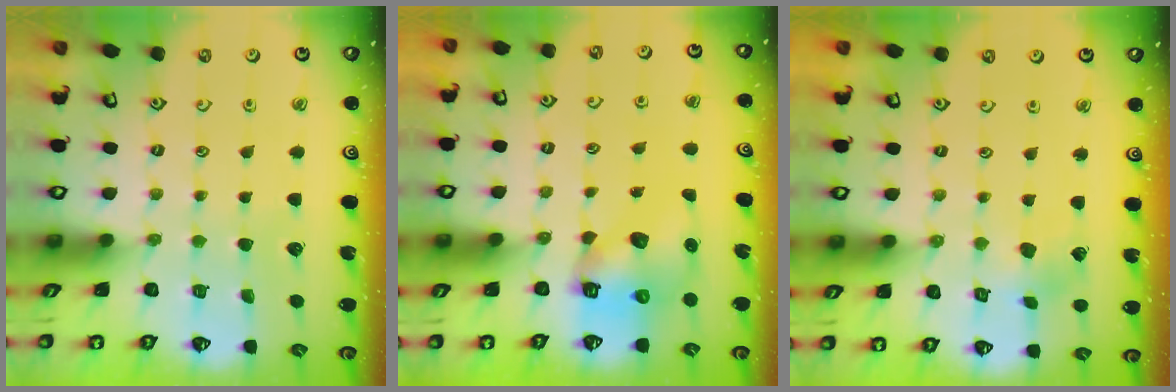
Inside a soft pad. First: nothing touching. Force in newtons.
{"total": 6.8, "press": 6.8, "slide": 0.6}
{"total": 2.8, "press": 2.7, "slide": 0.8}